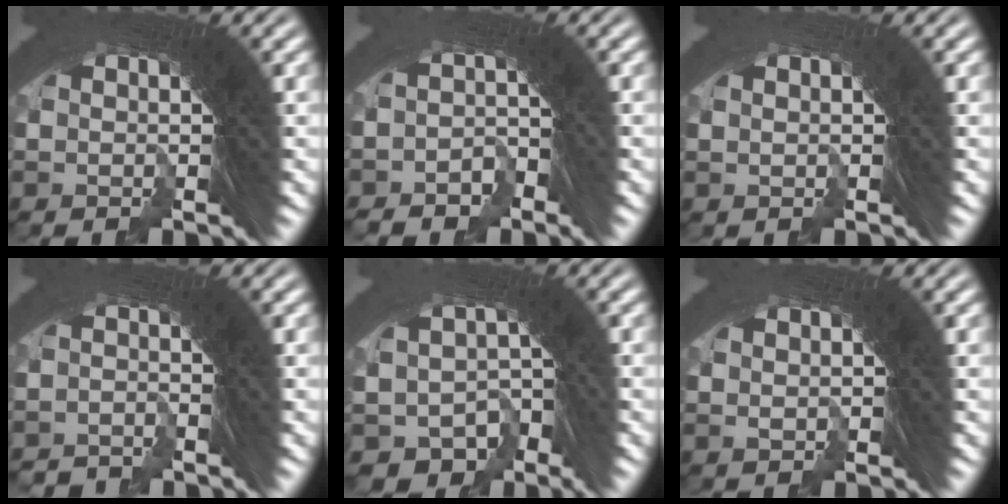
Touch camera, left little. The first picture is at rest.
{"total": 5.4, "force": [-4.5, 1.8, -2.3], "torque": [0.011, -0.026, -0.068]}
{"total": 1.5, "force": [-0.8, -0.4, -1.2], "torque": [0.010, -0.008, -0.007]}
{"total": 4.1, "force": [-3.1, -0.3, -2.6], "torque": [0.030, -0.016, -0.049]}
{"total": 9.7, "force": [-6.7, 7.1, 0.6], "torque": [-0.062, -0.060, -0.096]}
{"total": 0.7, "force": [-0.2, 0.6, -0.4], "torque": [-0.002, -0.004, 0.003]}